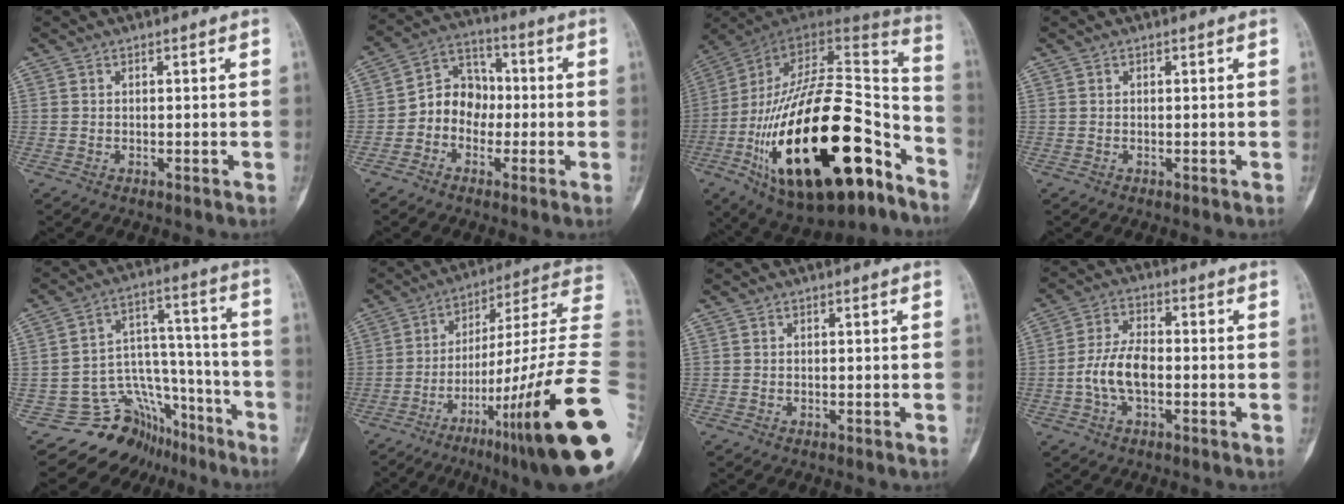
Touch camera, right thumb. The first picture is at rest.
{"total": 8.9, "force": [-1.5, 7.4, 4.6], "torque": [-0.040, 0.038, -0.042]}
{"total": 37.7, "force": [-15.7, 16.8, 29.9], "torque": [-0.506, 0.050, -0.242]}
{"total": 0.0}
{"total": 13.3, "force": [-10.4, 8.2, 1.2], "torque": [0.015, 0.144, -0.166]}
{"total": 30.0, "force": [-10.2, 4.8, 27.9], "torque": [-0.339, 0.054, -0.152]}
{"total": 0.0}
{"total": 8.0, "force": [-1.6, 4.2, 6.6], "torque": [-0.139, 0.023, -0.033]}